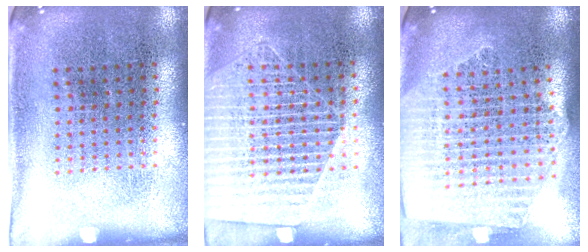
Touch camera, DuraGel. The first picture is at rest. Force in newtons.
{"total": 1.7, "press": 1.6, "slide": 0.7}
{"total": 2.4, "press": 2.2, "slide": 1.2}